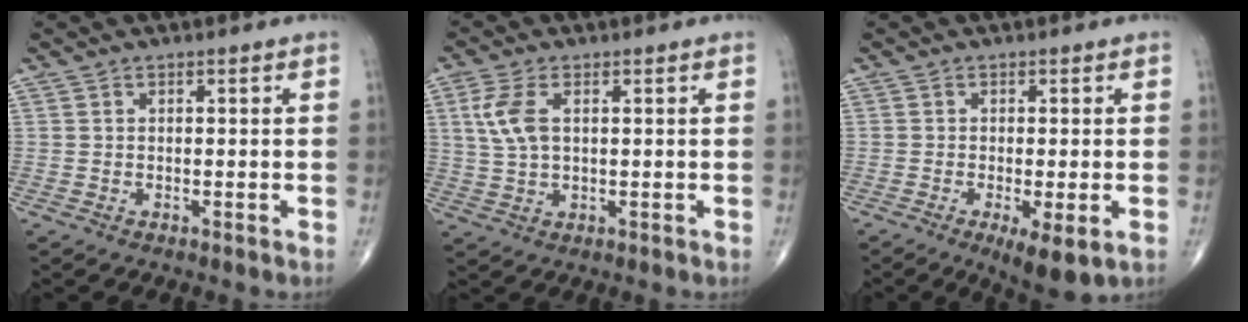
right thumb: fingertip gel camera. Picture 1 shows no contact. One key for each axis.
{"total": 6.5, "fx": 1.6, "fy": 3.4, "fz": 5.3, "tx": -0.126, "ty": 0.005, "tz": 0.035}
{"total": 6.6, "fx": -2.5, "fy": 1.8, "fz": 5.9, "tx": -0.092, "ty": -0.019, "tz": -0.038}